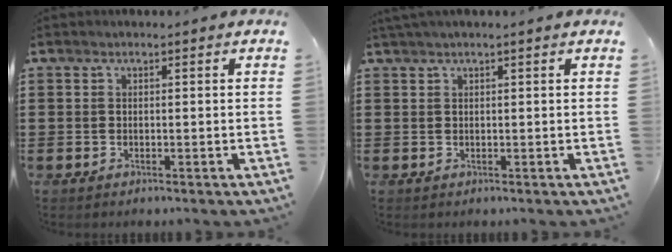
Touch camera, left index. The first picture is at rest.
{"total": 1.0, "force": [0.8, 0.0, 0.6], "torque": [-0.013, -0.001, 0.015]}